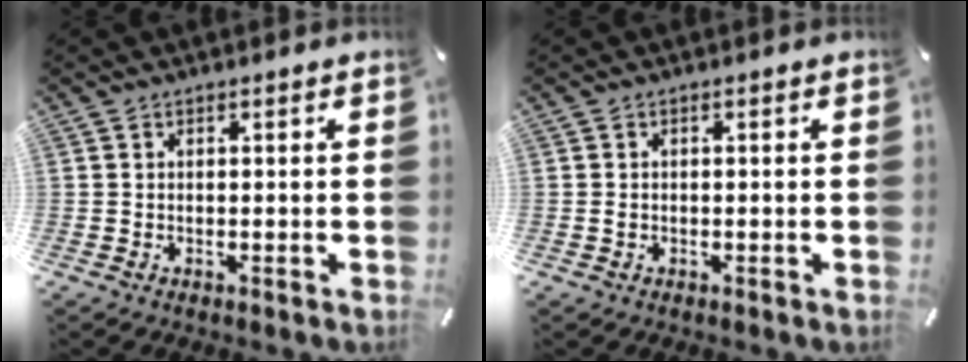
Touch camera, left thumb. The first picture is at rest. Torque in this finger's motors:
{"motor_torque": [-0.60, -0.14, 0.14, 0.38, -0.01]}